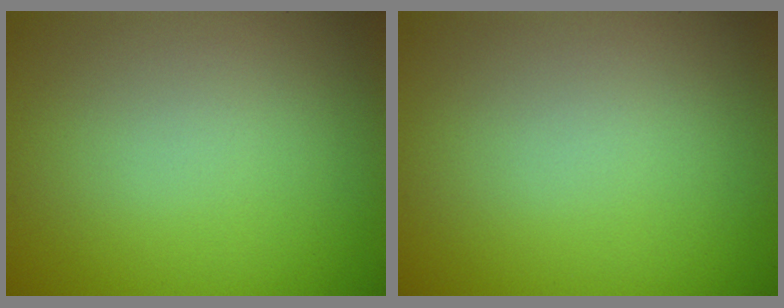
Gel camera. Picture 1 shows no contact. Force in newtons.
{"total": 0.0}